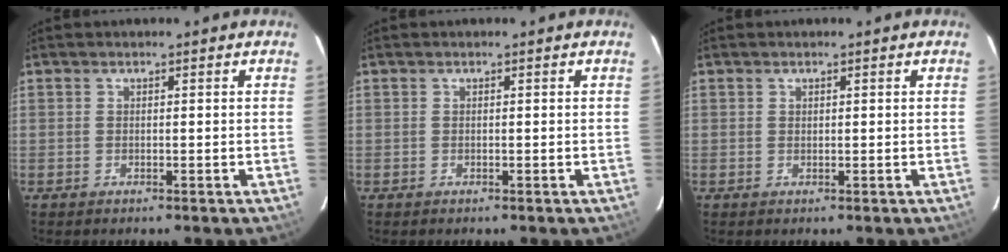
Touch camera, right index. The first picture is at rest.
{"total": 0.0}
{"total": 0.0}